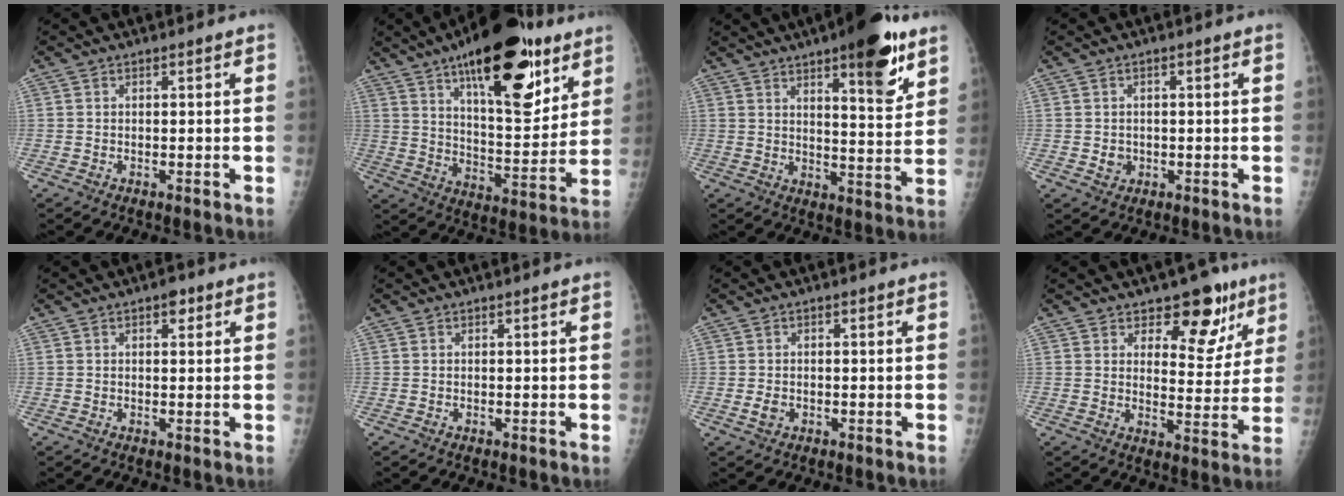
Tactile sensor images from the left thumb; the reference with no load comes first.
{"total": 25.2, "force": [14.2, 9.7, 18.4], "torque": [-0.241, -0.052, 0.224]}
{"total": 14.8, "force": [8.6, 4.1, 11.3], "torque": [-0.130, -0.047, 0.121]}
{"total": 2.1, "force": [-0.5, 1.9, 0.6], "torque": [0.003, 0.001, -0.002]}
{"total": 1.8, "force": [1.0, 1.0, 1.2], "torque": [-0.006, -0.002, 0.011]}
{"total": 0.0}
{"total": 1.8, "force": [-0.7, 1.4, 0.9], "torque": [-0.013, -0.001, -0.012]}
{"total": 10.4, "force": [6.7, 5.9, 5.4], "torque": [-0.019, -0.037, 0.093]}